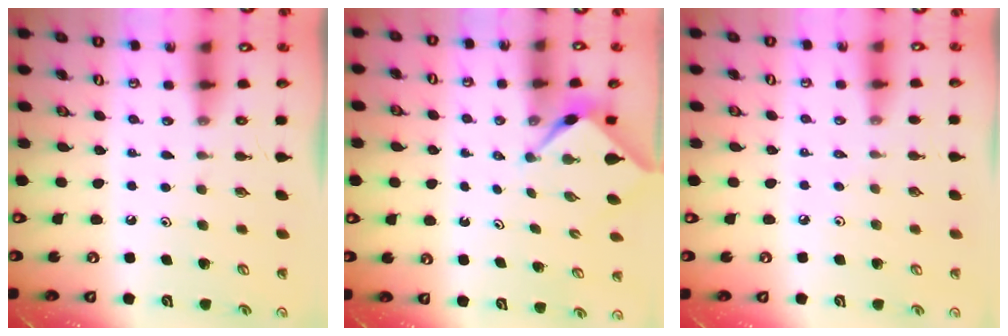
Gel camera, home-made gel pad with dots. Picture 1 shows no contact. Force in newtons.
{"total": 2.3, "press": 2.2, "slide": 0.3}
{"total": 0.8, "press": 0.7, "slide": 0.3}